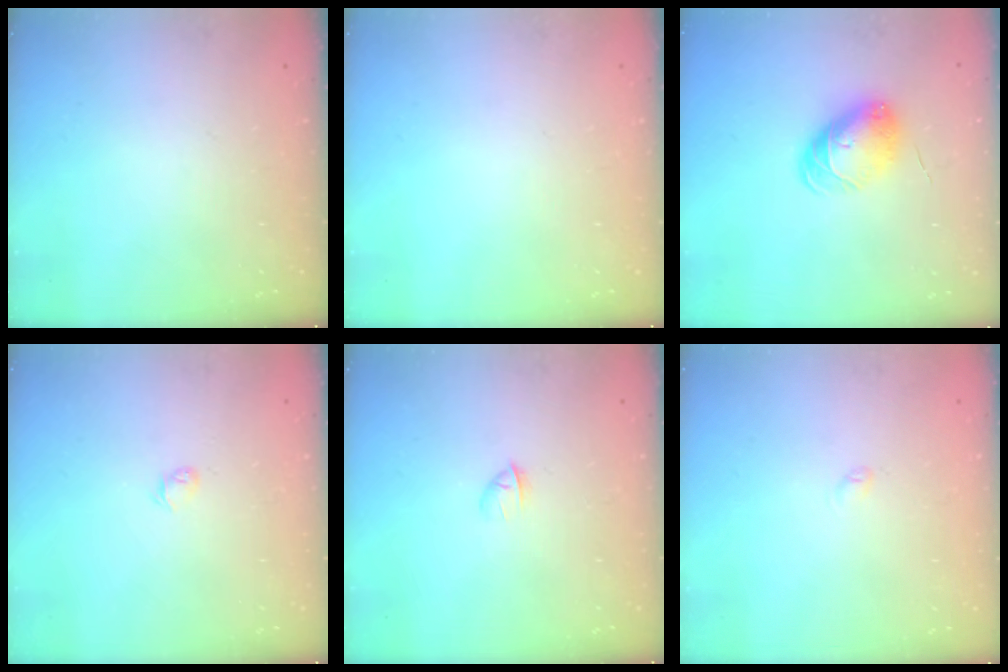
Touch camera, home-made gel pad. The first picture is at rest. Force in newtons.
{"total": 0.0}
{"total": 7.6, "press": 7.6, "slide": 0.5}
{"total": 2.6, "press": 2.5, "slide": 0.6}
{"total": 2.4, "press": 2.2, "slide": 0.8}
{"total": 2.3, "press": 2.3, "slide": 0.3}